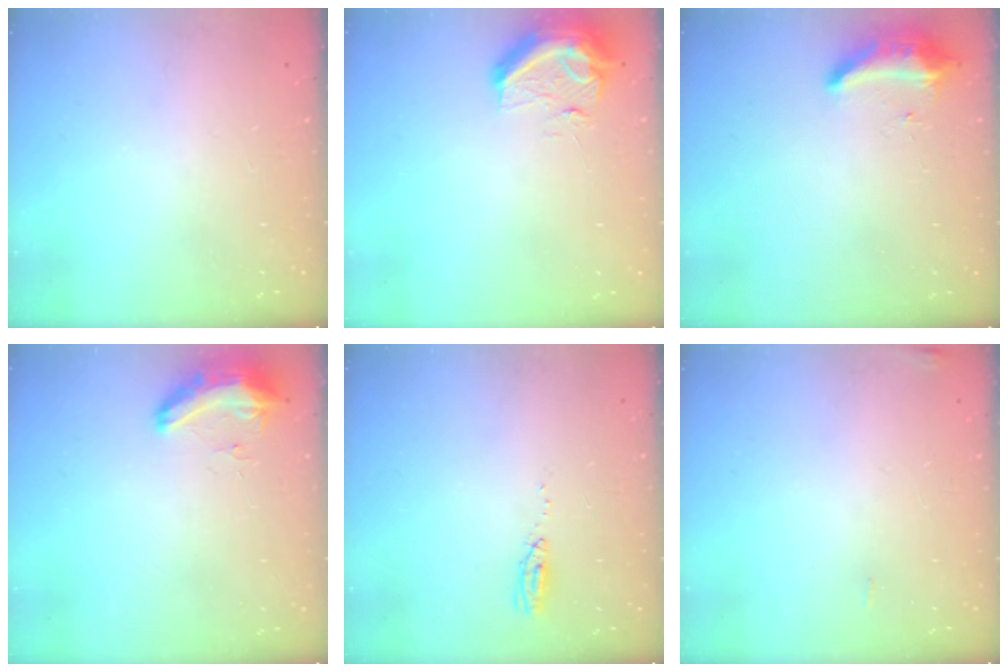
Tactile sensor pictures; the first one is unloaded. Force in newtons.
{"total": 15.4, "press": 11.8, "slide": 9.9}
{"total": 9.1, "press": 8.7, "slide": 2.6}
{"total": 8.3, "press": 8.3, "slide": 0.9}
{"total": 3.7, "press": 3.4, "slide": 1.5}
{"total": 4.4, "press": 4.3, "slide": 1.0}